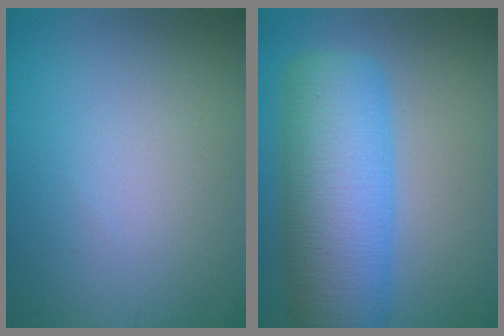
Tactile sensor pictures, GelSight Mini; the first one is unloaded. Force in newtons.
{"total": 9.5, "press": 9.5, "slide": 0.2}